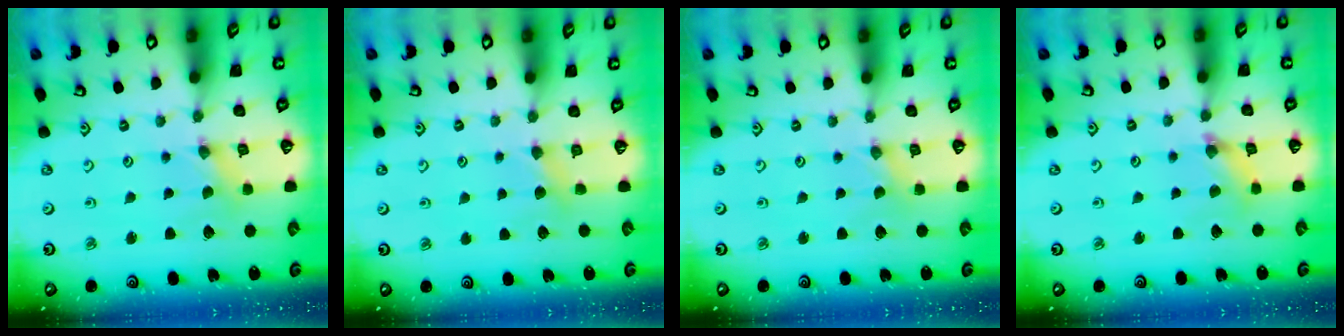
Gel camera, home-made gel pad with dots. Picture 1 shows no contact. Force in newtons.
{"total": 4.5, "press": 4.5, "slide": 0.7}
{"total": 0.0}
{"total": 3.1, "press": 3.1, "slide": 0.4}